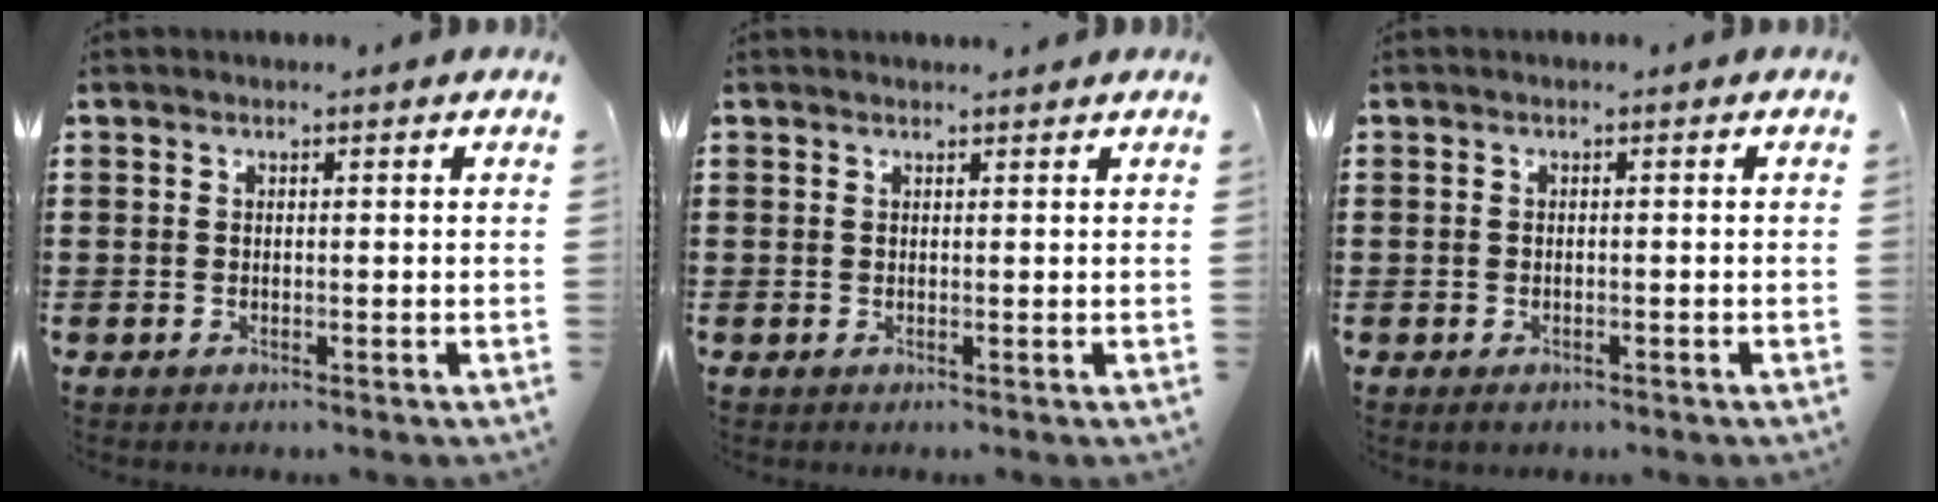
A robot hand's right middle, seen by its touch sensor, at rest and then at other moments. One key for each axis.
{"total": 0.7, "fx": 0.7, "fy": 0.0, "fz": 0.1, "tx": 0.004, "ty": -0.004, "tz": 0.012}
{"total": 0.6, "fx": -0.5, "fy": 0.2, "fz": 0.1, "tx": -0.003, "ty": -0.001, "tz": -0.010}